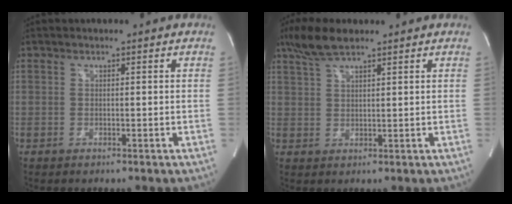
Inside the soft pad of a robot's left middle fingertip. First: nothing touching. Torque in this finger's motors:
{"motor_torque": [0.66, -0.41, 0.02, 0.02]}